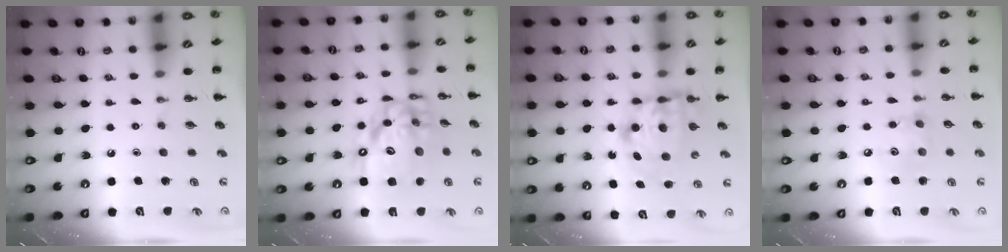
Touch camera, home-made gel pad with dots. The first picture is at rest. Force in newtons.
{"total": 17.4, "press": 16.8, "slide": 4.6}
{"total": 7.9, "press": 7.8, "slide": 1.2}
{"total": 5.8, "press": 5.7, "slide": 1.0}